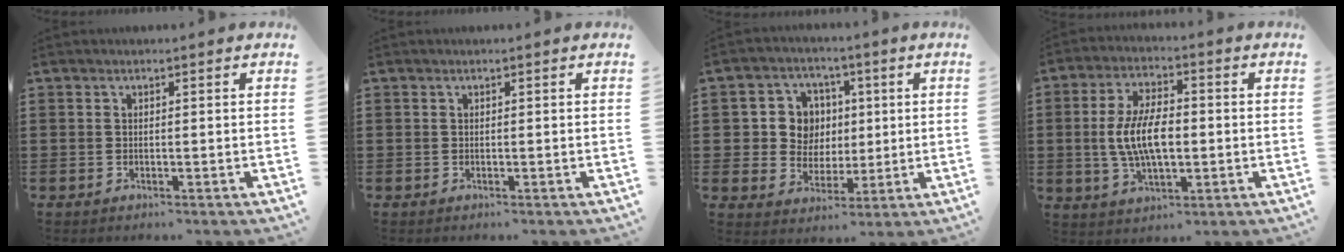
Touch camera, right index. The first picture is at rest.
{"total": 0.0}
{"total": 7.8, "force": [1.0, 7.1, 3.0], "torque": [-0.082, 0.018, 0.020]}
{"total": 8.8, "force": [-0.5, 4.0, 7.8], "torque": [-0.168, 0.000, -0.013]}